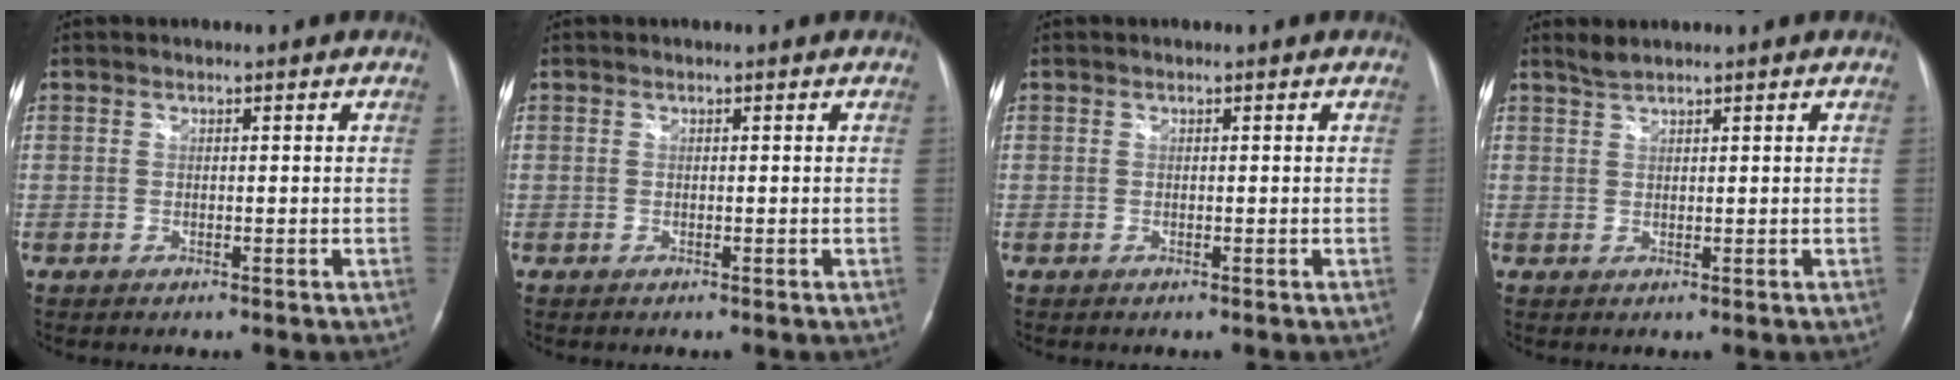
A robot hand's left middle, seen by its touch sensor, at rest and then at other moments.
{"total": 0.0}
{"total": 0.0}
{"total": 1.5, "force": [1.5, -0.1, 0.4], "torque": [-0.010, 0.005, 0.035]}